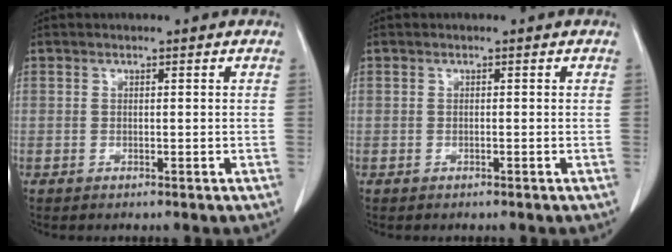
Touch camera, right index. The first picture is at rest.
{"total": 0.0}